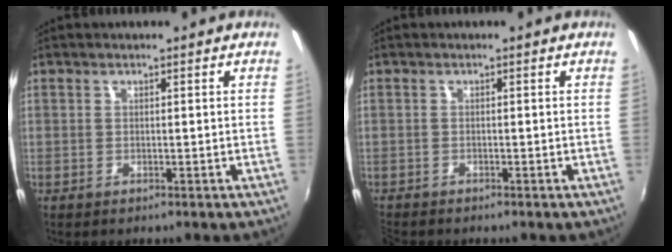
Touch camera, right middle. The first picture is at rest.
{"total": 2.0, "force": [-1.9, 0.4, 0.4], "torque": [-0.014, -0.014, -0.038]}